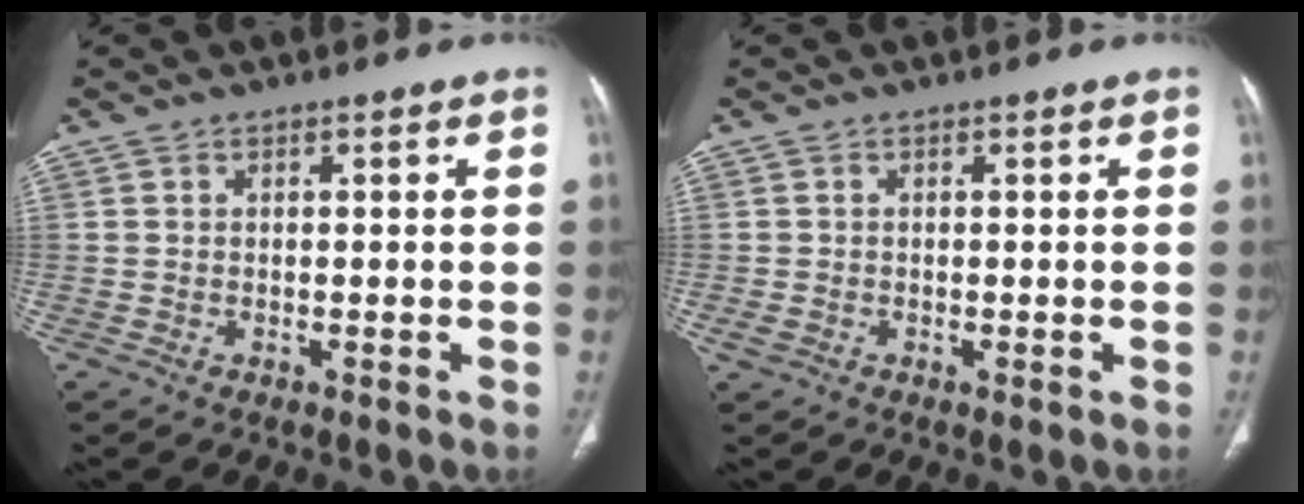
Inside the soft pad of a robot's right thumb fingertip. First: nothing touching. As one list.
[{"total": 1.4, "force": [-0.4, 1.0, 0.9], "torque": [-0.020, 0.001, -0.006]}]